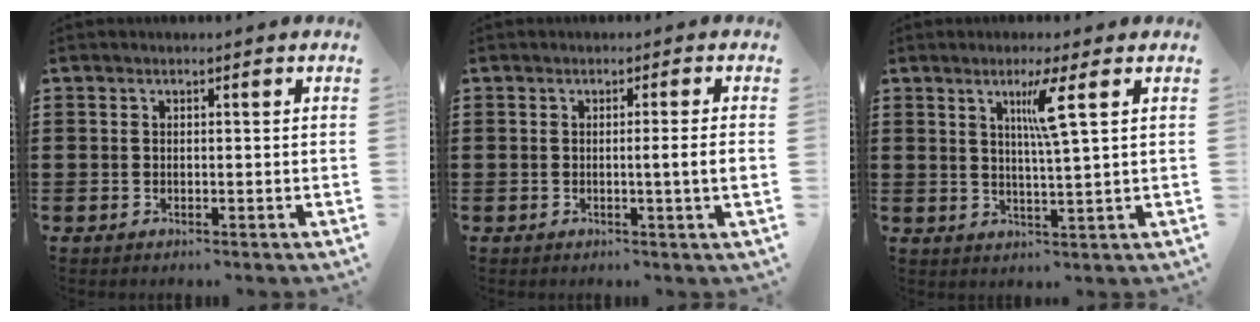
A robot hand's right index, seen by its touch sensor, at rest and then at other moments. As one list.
[{"total": 3.4, "force": [-0.3, -0.5, 3.3], "torque": [-0.058, -0.010, -0.007]}, {"total": 5.2, "force": [2.1, -0.5, 4.7], "torque": [-0.090, -0.007, 0.029]}]